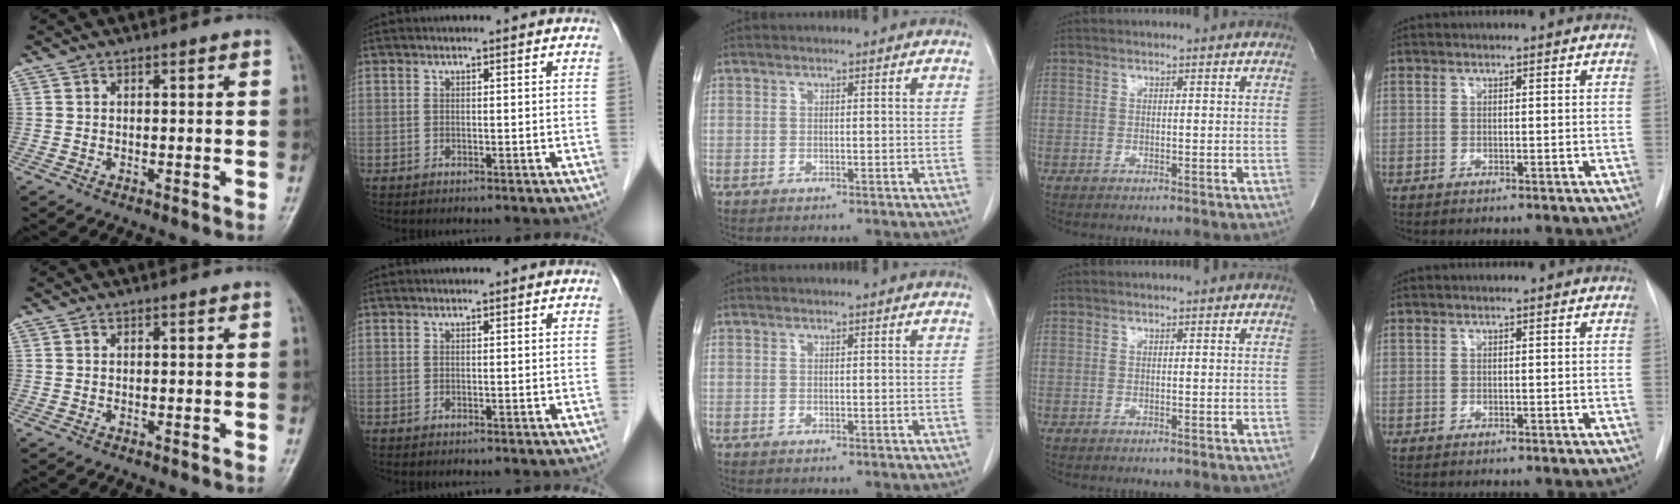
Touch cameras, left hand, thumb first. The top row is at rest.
{}